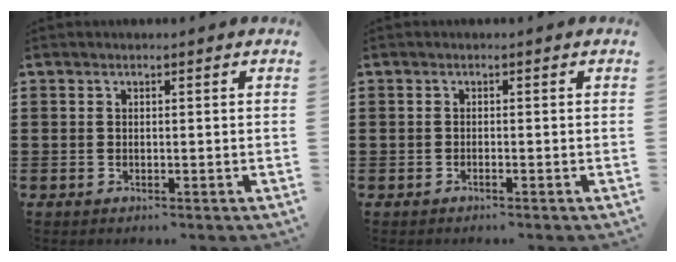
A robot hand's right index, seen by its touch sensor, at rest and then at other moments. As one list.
[{"total": 0.0}]